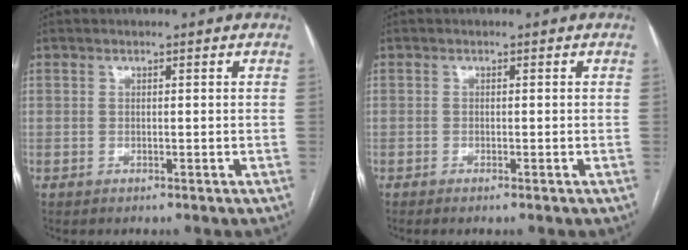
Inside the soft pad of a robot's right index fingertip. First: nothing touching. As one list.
[{"total": 0.9, "force": [-0.6, -0.1, 0.6], "torque": [-0.012, -0.001, -0.011]}]